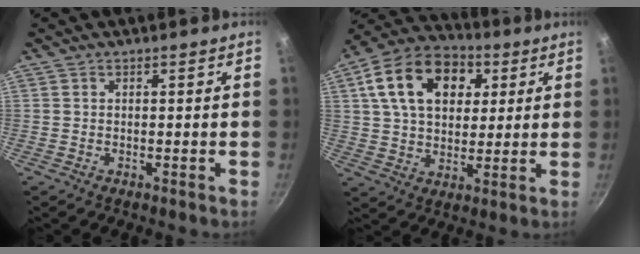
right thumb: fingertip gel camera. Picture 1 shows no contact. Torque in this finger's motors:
{"motor_torque": [0.43, 3.46, 1.40, 0.45, 0.47]}